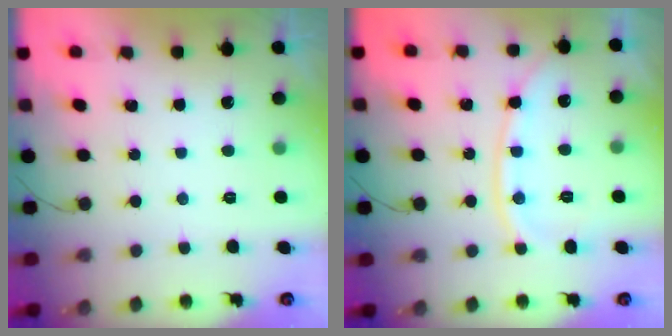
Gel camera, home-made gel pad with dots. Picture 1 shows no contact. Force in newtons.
{"total": 10.3, "press": 10.2, "slide": 1.3}